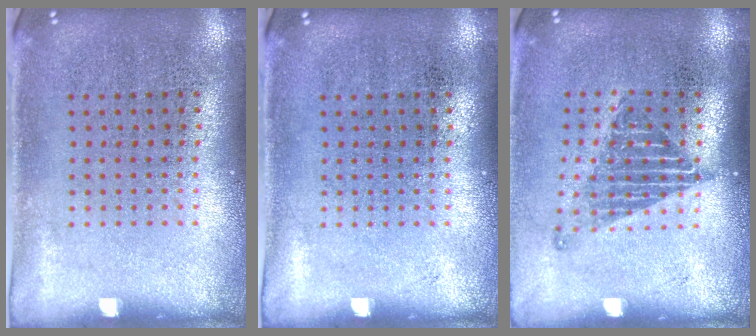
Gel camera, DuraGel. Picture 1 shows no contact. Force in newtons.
{"total": 0.0}
{"total": 1.3, "press": 1.1, "slide": 0.7}